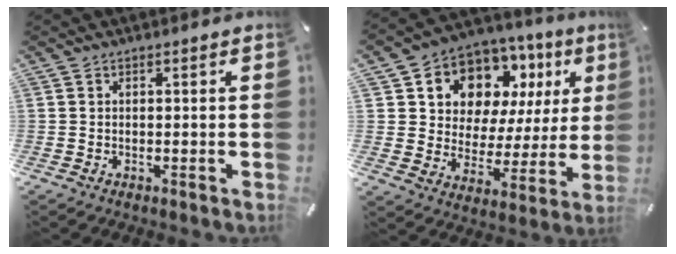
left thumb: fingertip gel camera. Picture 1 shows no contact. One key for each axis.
{"total": 10.4, "fx": 6.9, "fy": 7.4, "fz": 2.3, "tx": -0.052, "ty": -0.069, "tz": 0.130}